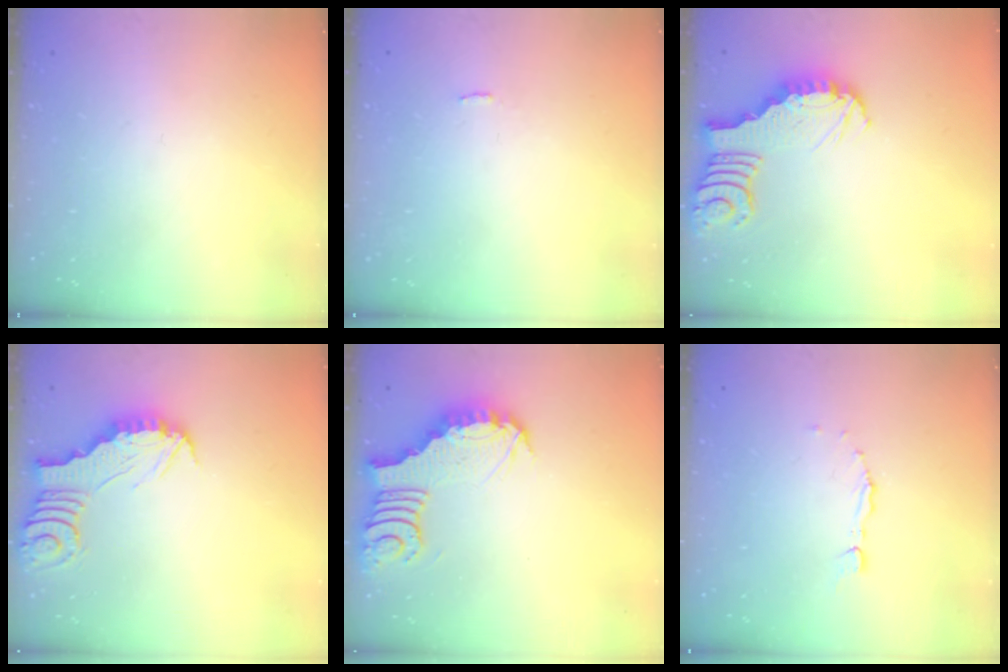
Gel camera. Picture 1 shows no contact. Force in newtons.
{"total": 0.0}
{"total": 3.0, "press": 3.0, "slide": 0.2}
{"total": 3.0, "press": 3.0, "slide": 0.2}
{"total": 4.2, "press": 4.2, "slide": 0.5}
{"total": 1.0, "press": 1.0, "slide": 0.2}